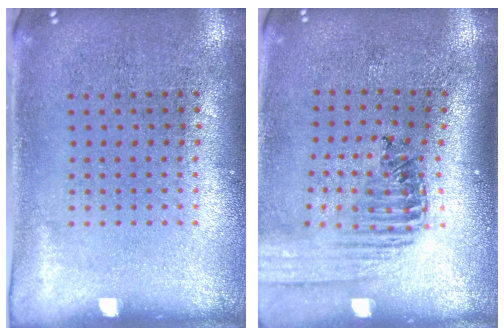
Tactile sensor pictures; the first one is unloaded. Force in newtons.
{"total": 1.3, "press": 1.3, "slide": 0.1}